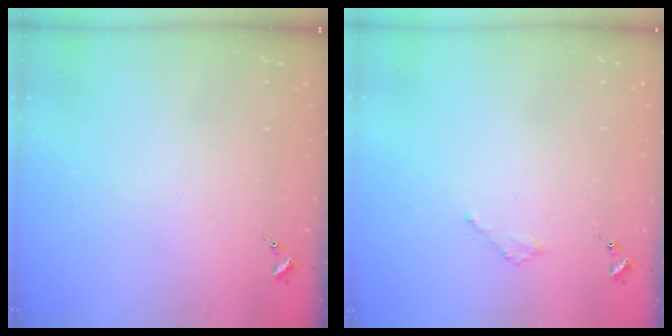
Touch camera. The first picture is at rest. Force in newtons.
{"total": 2.1, "press": 2.1, "slide": 0.2}